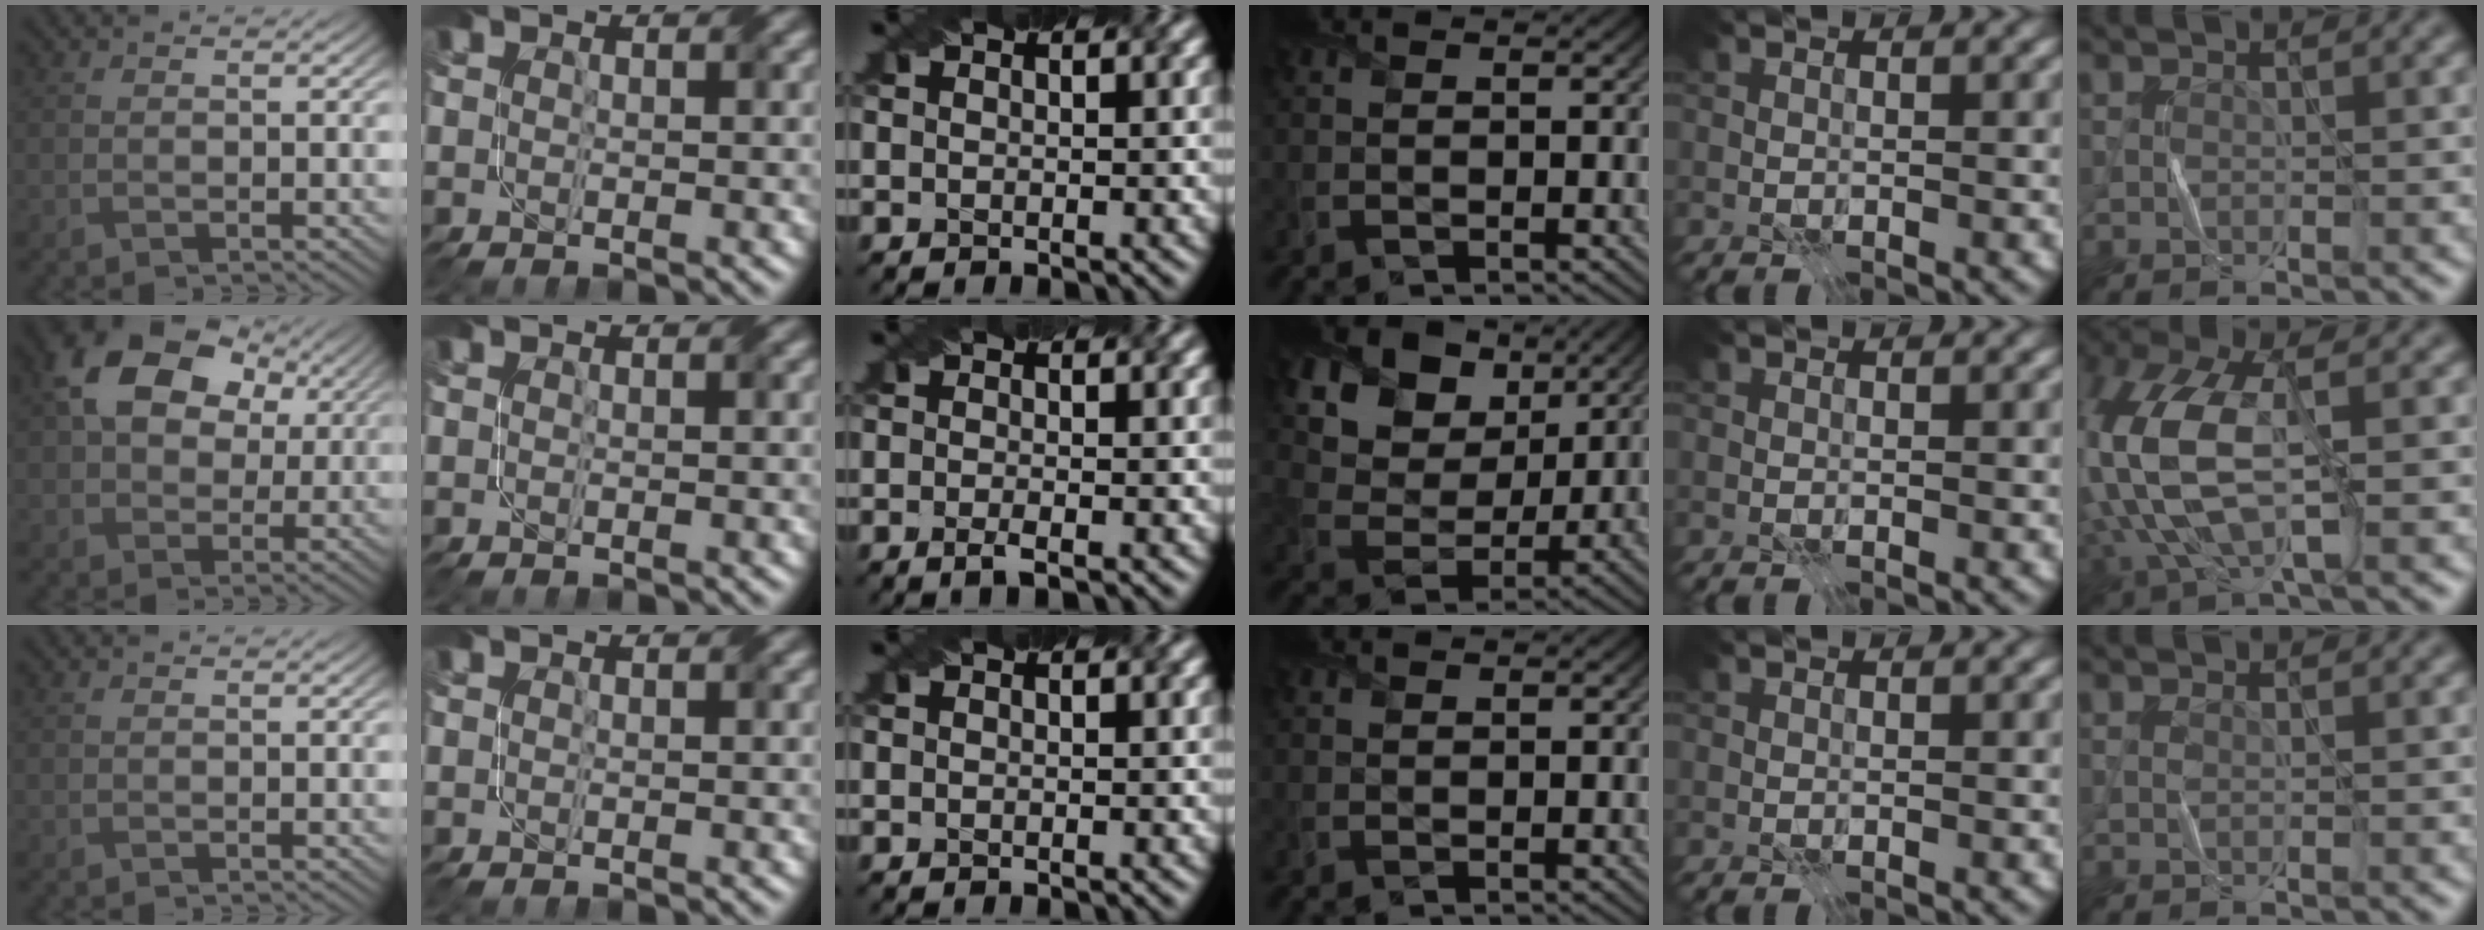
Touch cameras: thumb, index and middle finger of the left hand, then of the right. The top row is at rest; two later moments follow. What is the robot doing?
{"motion": "fold", "object": "netting"}